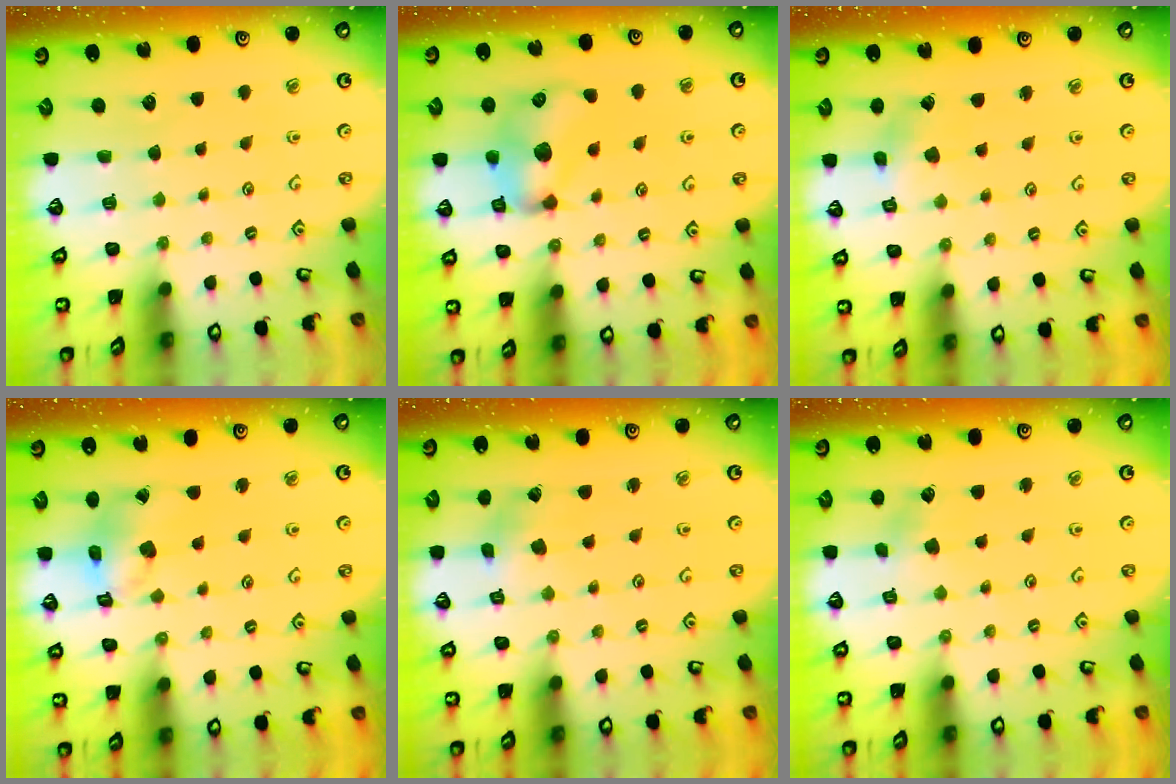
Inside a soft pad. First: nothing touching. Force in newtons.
{"total": 13.9, "press": 13.9, "slide": 0.9}
{"total": 1.7, "press": 1.7, "slide": 0.2}
{"total": 10.3, "press": 10.2, "slide": 1.1}
{"total": 2.7, "press": 2.6, "slide": 0.3}
{"total": 2.7, "press": 2.7, "slide": 0.3}